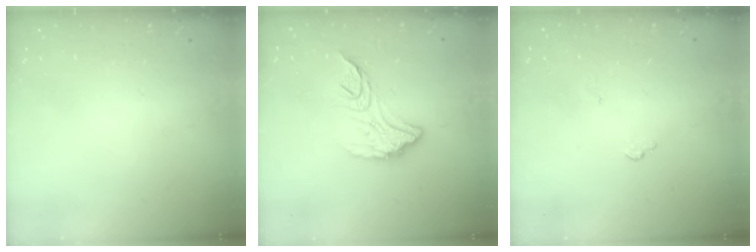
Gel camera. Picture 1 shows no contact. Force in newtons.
{"total": 12.4, "press": 12.4, "slide": 0.7}
{"total": 5.5, "press": 5.5, "slide": 0.5}